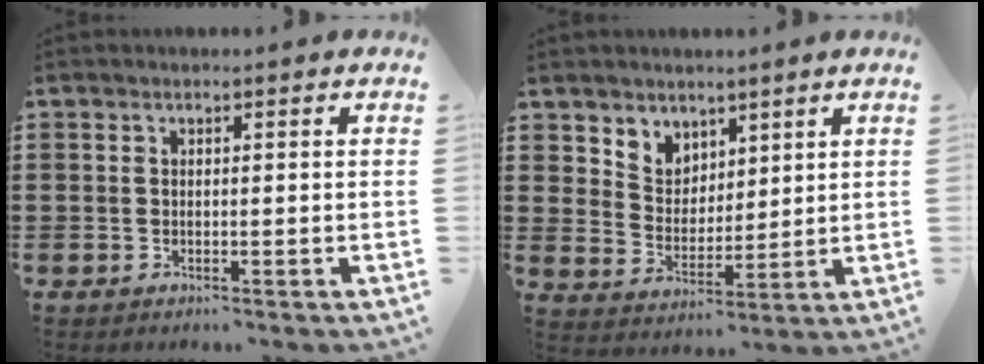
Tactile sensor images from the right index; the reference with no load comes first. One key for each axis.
{"total": 5.2, "fx": 3.9, "fy": 3.5, "fz": -0.4, "tx": -0.019, "ty": -0.006, "tz": 0.073}